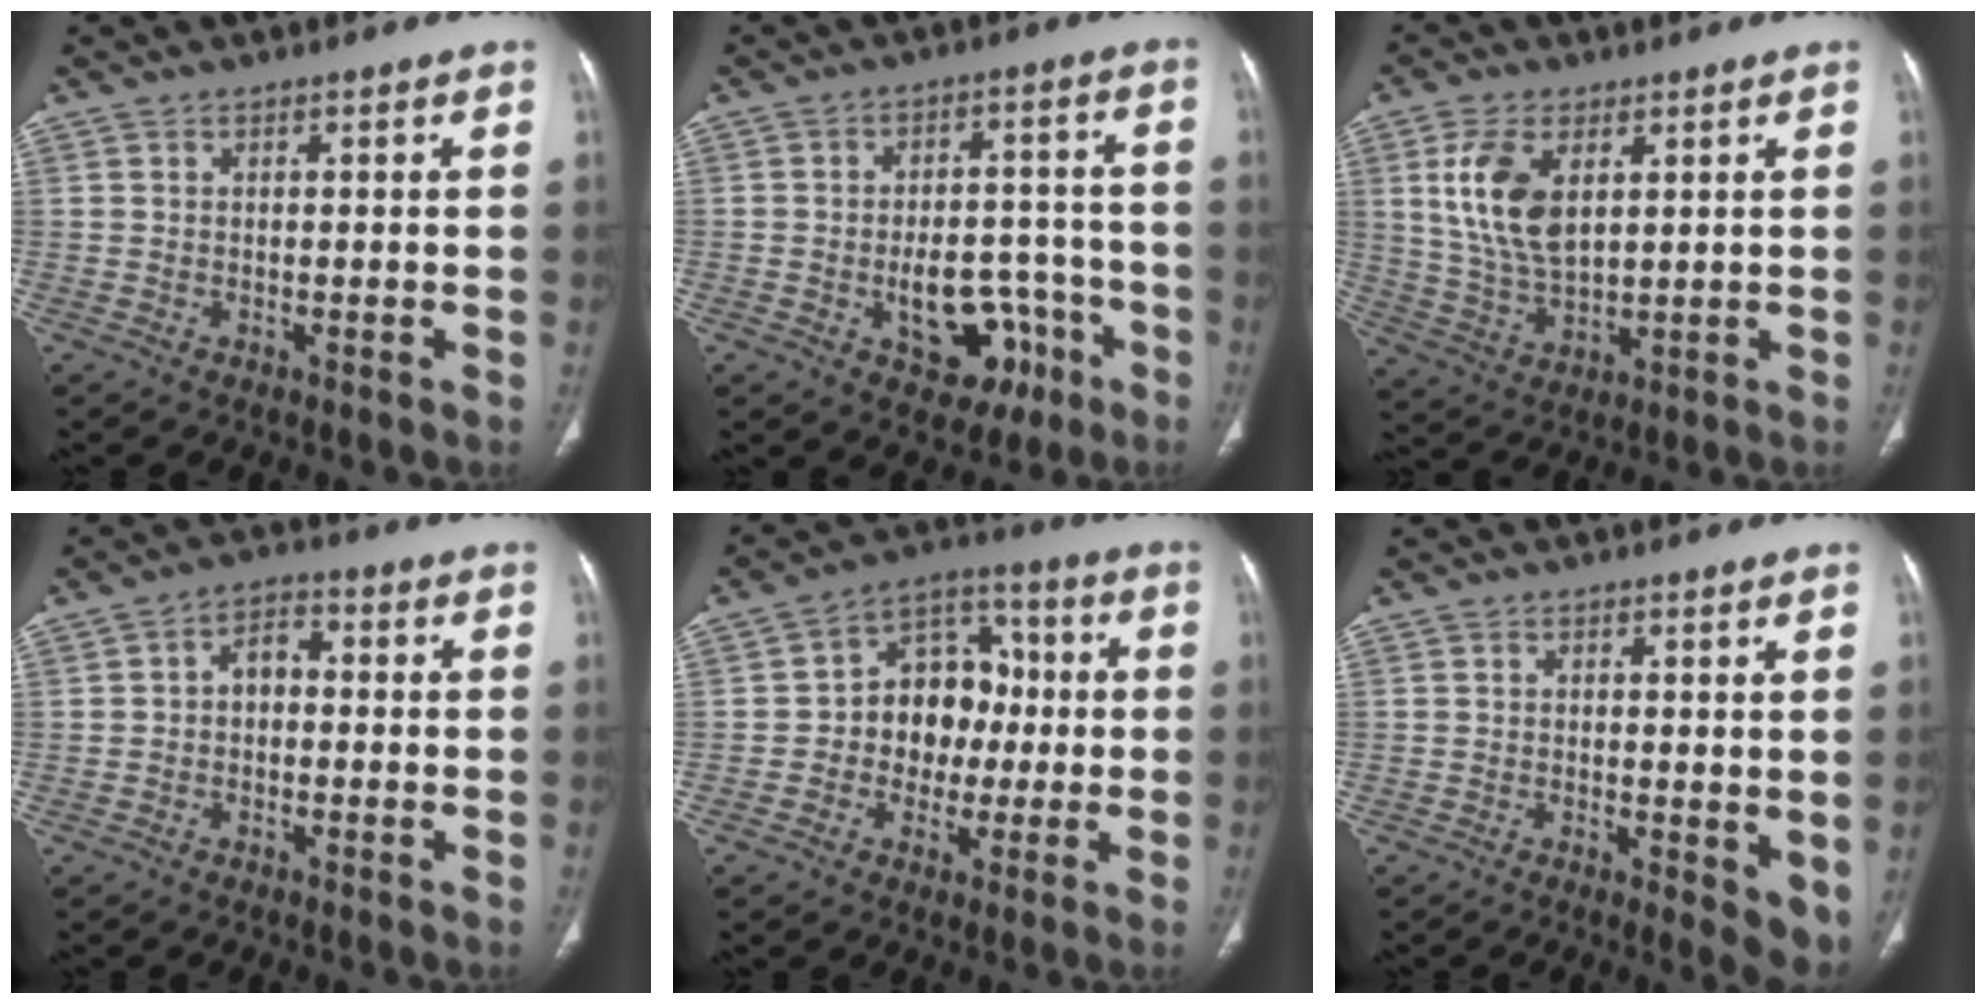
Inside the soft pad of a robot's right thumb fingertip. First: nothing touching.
{"total": 12.0, "force": [-5.0, 7.9, 7.6], "torque": [-0.068, 0.049, -0.056]}
{"total": 11.5, "force": [3.6, 6.3, 8.9], "torque": [-0.172, -0.014, 0.076]}
{"total": 4.4, "force": [-0.3, 3.1, 3.1], "torque": [-0.036, 0.018, -0.016]}
{"total": 12.2, "force": [-0.6, 9.6, 7.5], "torque": [-0.069, 0.037, -0.017]}
{"total": 5.5, "force": [0.0, 2.1, 5.1], "torque": [-0.059, -0.015, 0.001]}